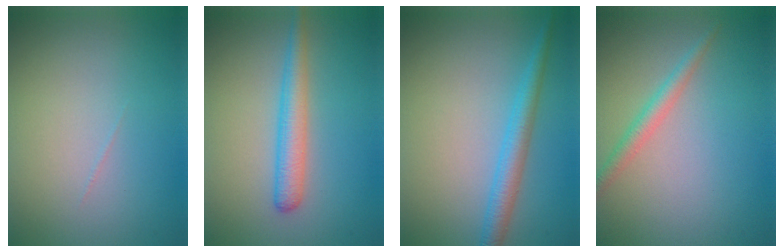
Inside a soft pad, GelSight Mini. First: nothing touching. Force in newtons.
{"total": 2.8, "press": 2.8, "slide": 0.1}
{"total": 2.8, "press": 2.8, "slide": 0.2}
{"total": 1.8, "press": 1.8, "slide": 0.0}